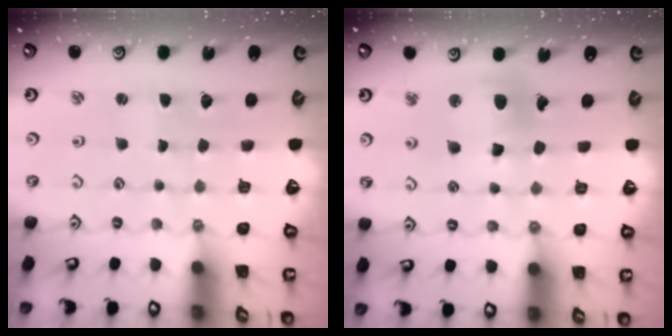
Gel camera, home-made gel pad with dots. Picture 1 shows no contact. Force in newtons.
{"total": 12.1, "press": 11.8, "slide": 2.4}